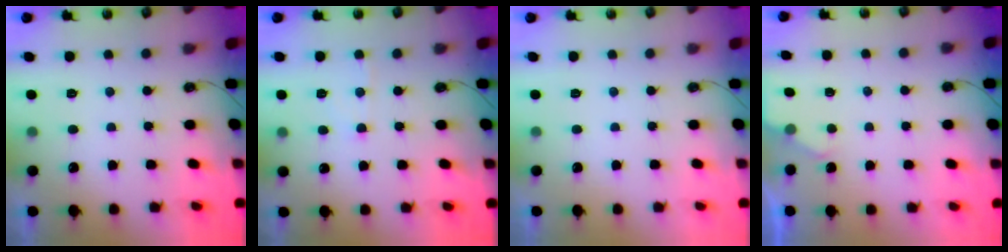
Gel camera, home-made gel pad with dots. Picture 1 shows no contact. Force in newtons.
{"total": 5.4, "press": 5.3, "slide": 0.8}
{"total": 0.0}
{"total": 1.9, "press": 1.9, "slide": 0.3}